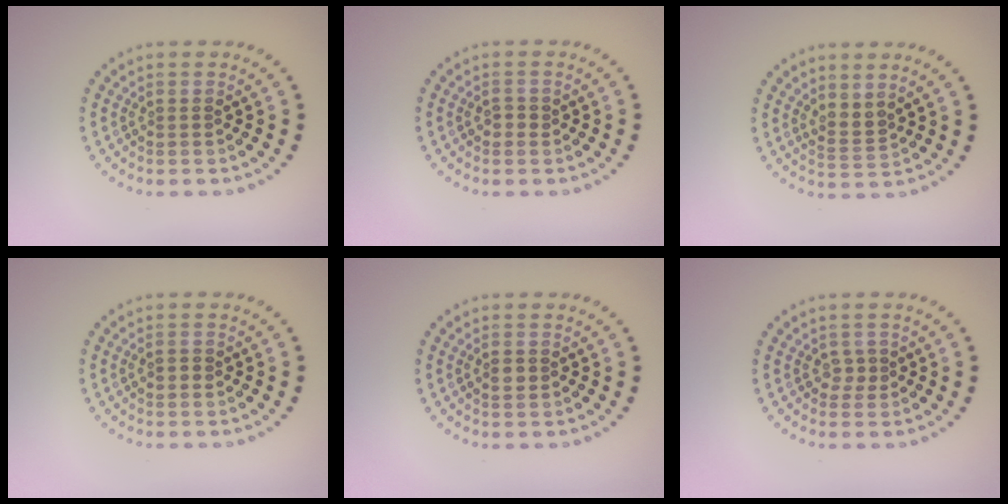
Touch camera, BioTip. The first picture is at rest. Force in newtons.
{"total": 1.0, "press": 1.0, "slide": 0.4}
{"total": 2.0, "press": 1.5, "slide": 1.4}
{"total": 0.8, "press": 0.8, "slide": 0.1}
{"total": 0.9, "press": 0.8, "slide": 0.3}
{"total": 1.1, "press": 0.9, "slide": 0.5}